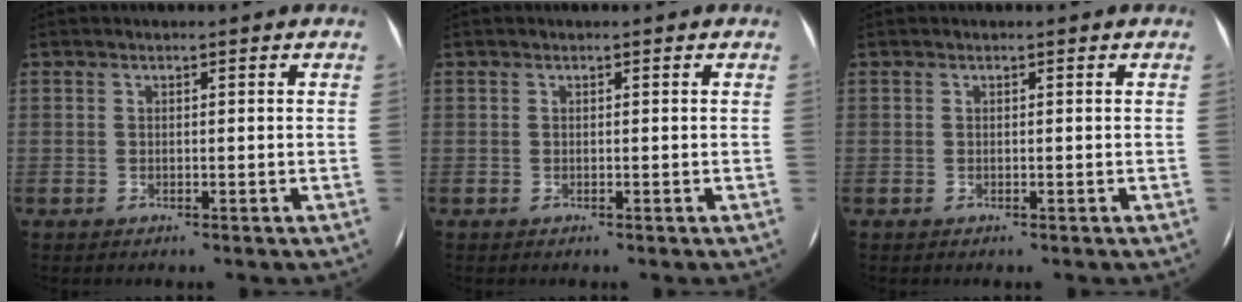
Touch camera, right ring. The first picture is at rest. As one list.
[{"total": 0.0}, {"total": 0.0}]